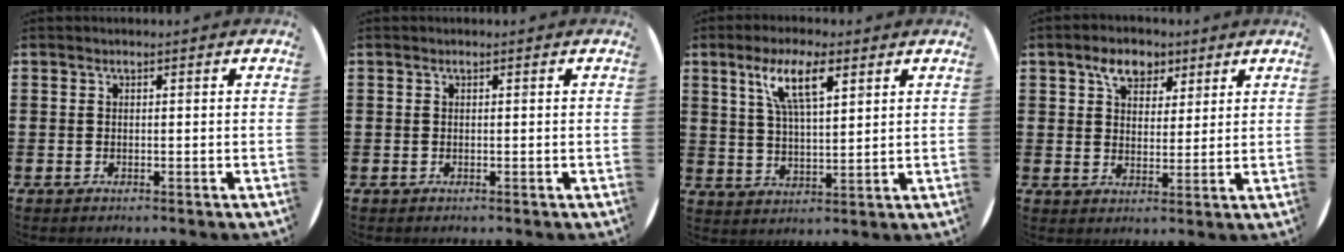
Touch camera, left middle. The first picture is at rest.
{"total": 0.0}
{"total": 8.0, "force": [4.3, 3.2, 5.9], "torque": [-0.114, 0.007, 0.071]}
{"total": 5.4, "force": [3.8, 3.2, 2.1], "torque": [-0.031, 0.000, 0.065]}